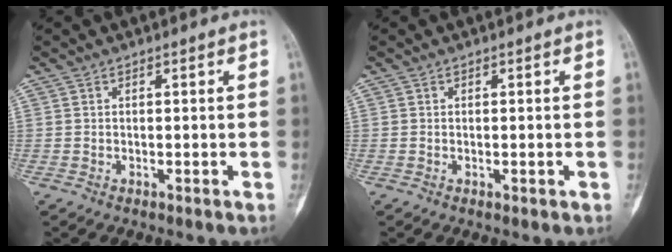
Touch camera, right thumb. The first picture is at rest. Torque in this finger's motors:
{"motor_torque": [-0.29, 0.03, -0.15, 0.18, -0.04]}